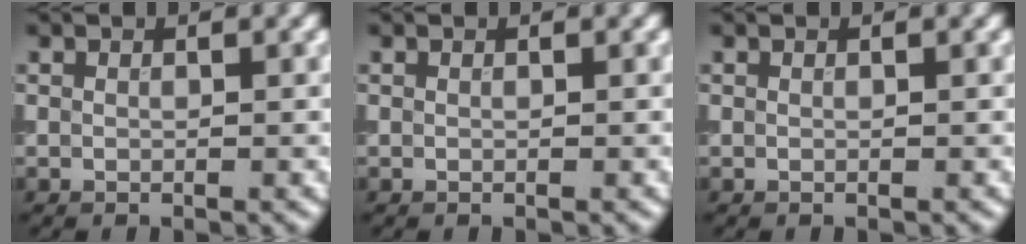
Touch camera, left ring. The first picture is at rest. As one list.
[{"total": 0.0}, {"total": 0.0}]